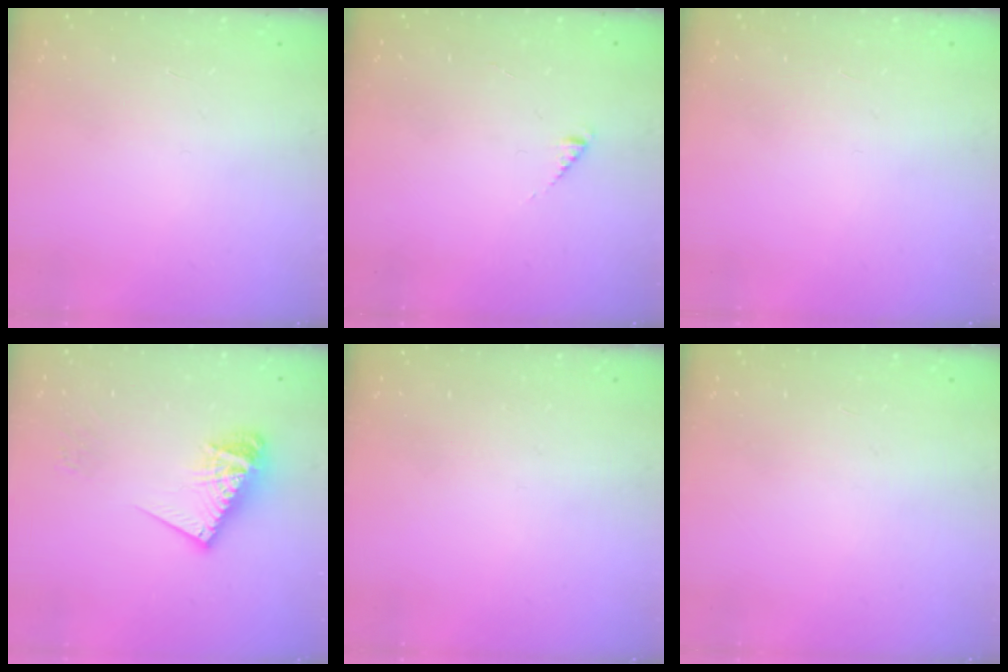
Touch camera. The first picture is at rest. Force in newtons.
{"total": 2.7, "press": 2.6, "slide": 0.4}
{"total": 0.0}
{"total": 12.2, "press": 12.2, "slide": 1.2}
{"total": 0.0}
{"total": 0.0}